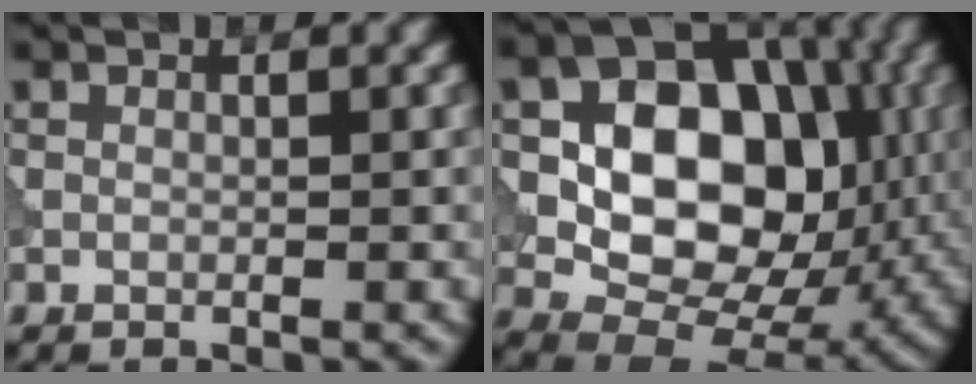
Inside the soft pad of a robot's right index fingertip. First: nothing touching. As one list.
[{"total": 13.7, "force": [1.4, 9.7, 9.5], "torque": [-0.143, 0.003, 0.021]}]